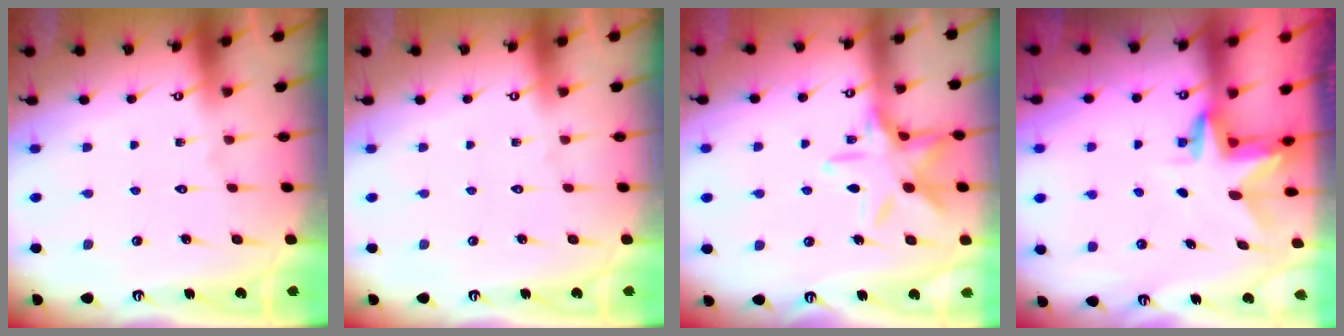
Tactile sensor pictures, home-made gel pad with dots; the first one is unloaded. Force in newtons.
{"total": 0.0}
{"total": 14.0, "press": 14.0, "slide": 0.9}
{"total": 2.9, "press": 2.9, "slide": 0.2}